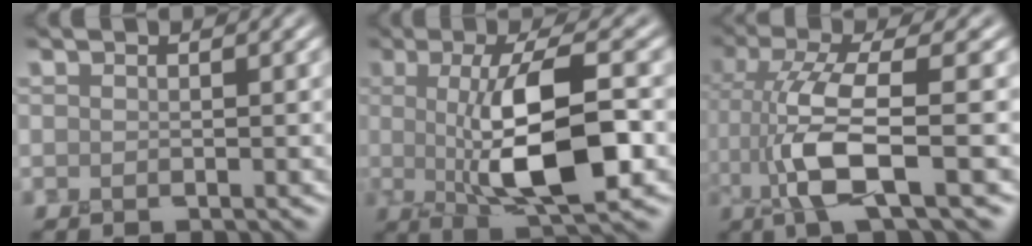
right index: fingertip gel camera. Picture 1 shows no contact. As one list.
[{"total": 9.0, "force": [-0.1, 2.3, 8.7], "torque": [-0.142, -0.001, 0.001]}, {"total": 6.6, "force": [-0.5, 1.4, 6.4], "torque": [-0.141, 0.006, -0.010]}]